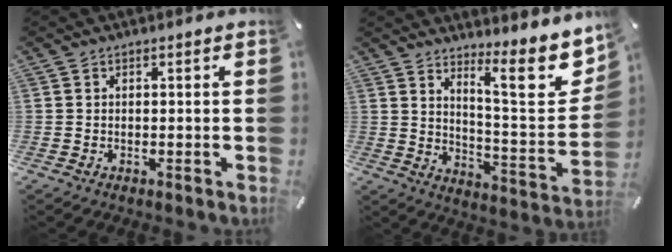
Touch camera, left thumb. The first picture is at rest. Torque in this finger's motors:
{"motor_torque": [1.05, -0.72, 0.28, 0.00, 0.12]}